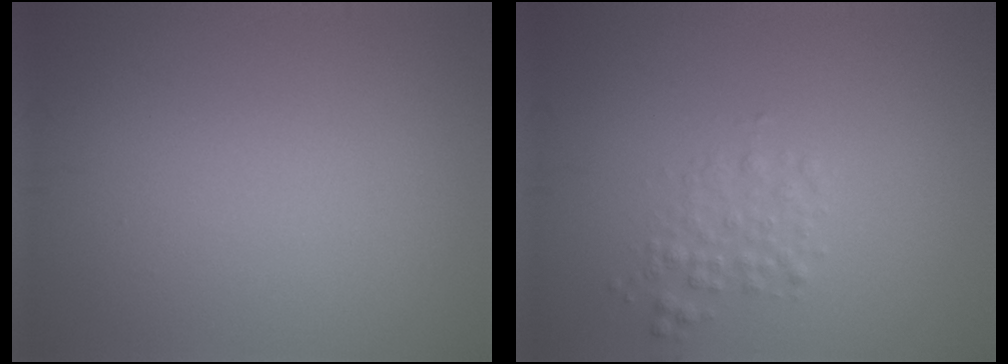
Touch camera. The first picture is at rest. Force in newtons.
{"total": 1.7, "press": 1.7, "slide": 0.1}